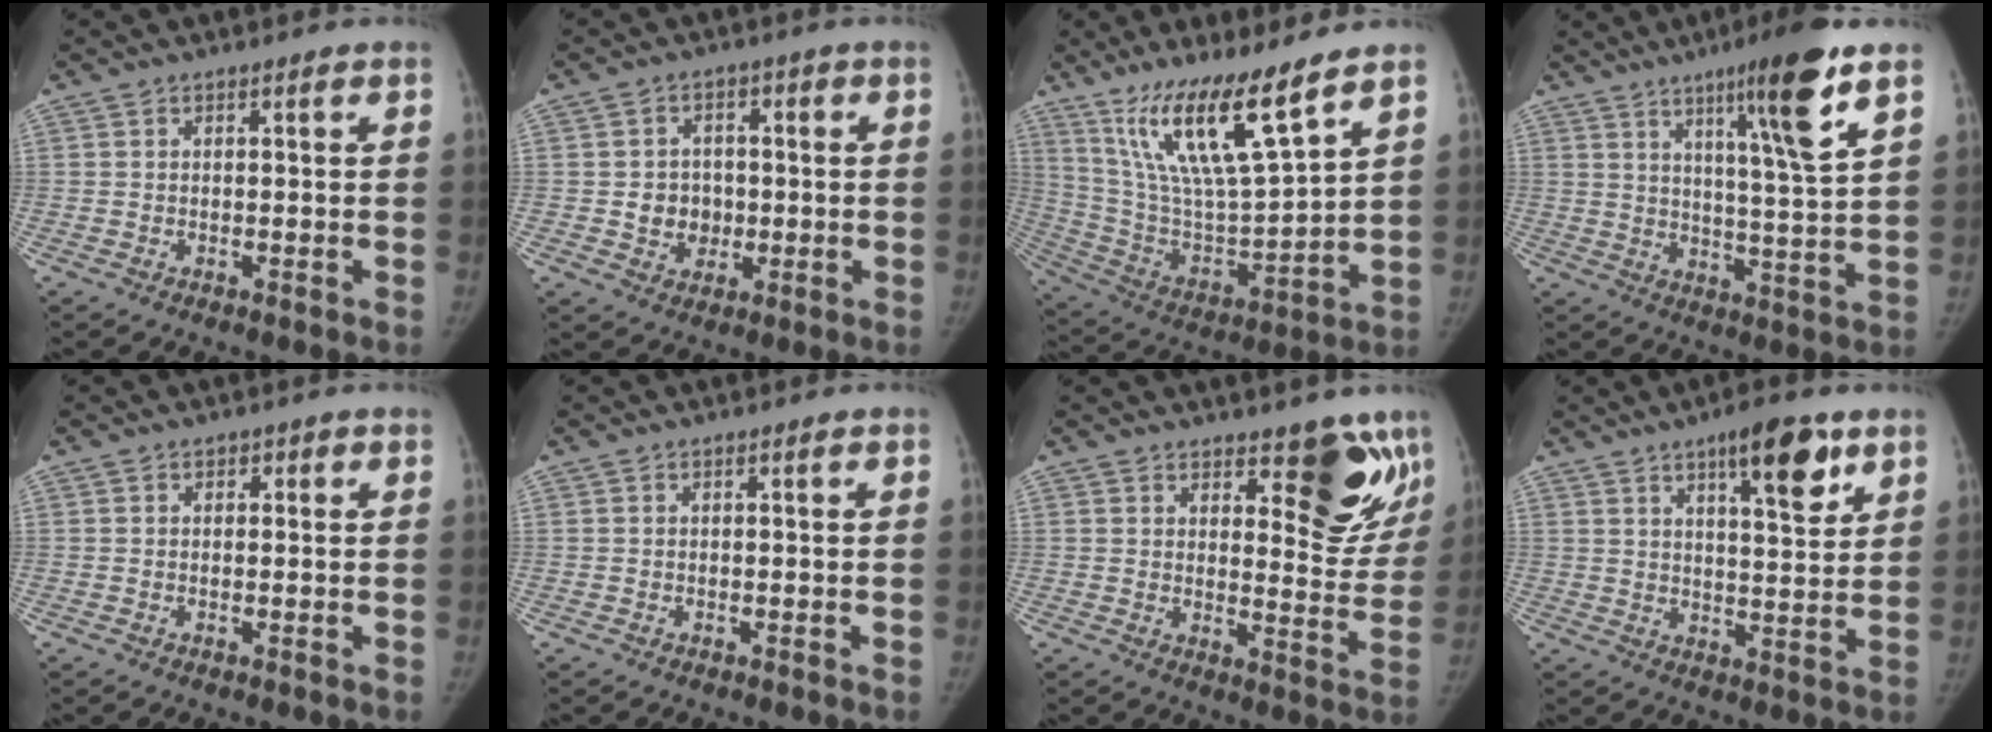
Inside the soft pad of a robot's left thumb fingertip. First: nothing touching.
{"total": 6.4, "force": [-0.6, 5.7, 2.7], "torque": [-0.008, 0.009, -0.009]}
{"total": 18.4, "force": [12.2, 2.9, 13.4], "torque": [-0.228, -0.068, 0.239]}
{"total": 13.9, "force": [7.5, 0.6, 11.7], "torque": [-0.182, -0.041, 0.117]}
{"total": 0.8, "force": [0.3, 0.7, 0.3], "torque": [0.005, 0.001, 0.002]}
{"total": 0.0}
{"total": 11.0, "force": [7.4, 4.2, 7.0], "torque": [-0.036, -0.056, 0.106]}
{"total": 11.1, "force": [6.3, 3.2, 8.5], "torque": [-0.105, -0.035, 0.094]}